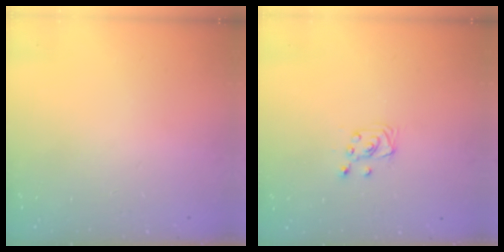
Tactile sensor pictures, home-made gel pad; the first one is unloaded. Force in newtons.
{"total": 4.3, "press": 4.3, "slide": 0.3}